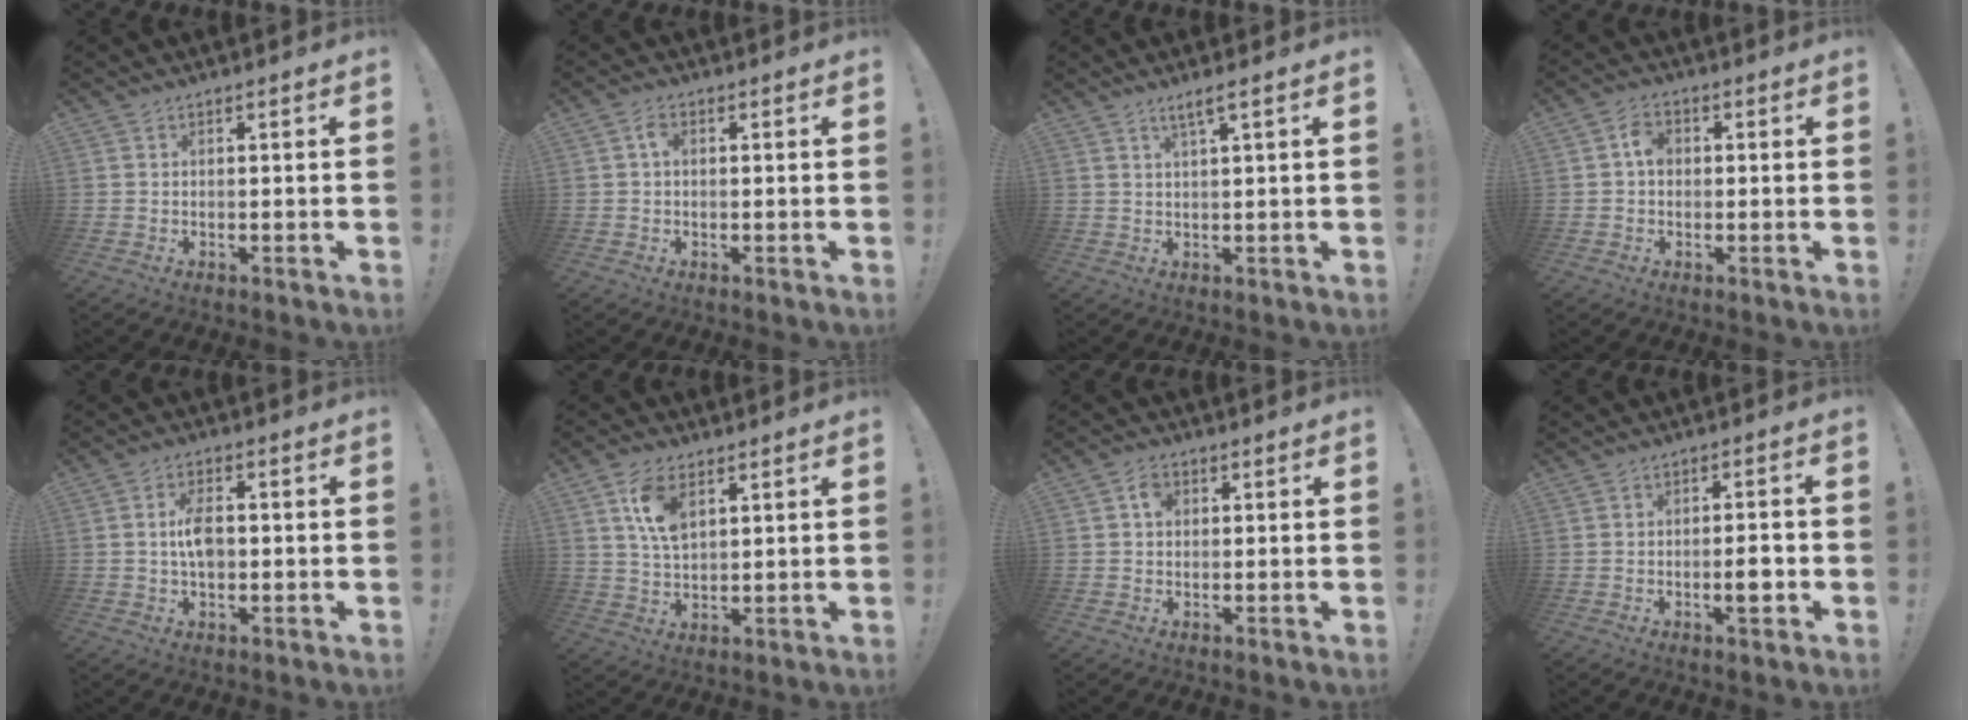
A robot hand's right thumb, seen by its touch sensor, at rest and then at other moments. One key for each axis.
{"total": 2.9, "fx": 0.5, "fy": 1.9, "fz": 2.2, "tx": -0.041, "ty": 0.008, "tz": 0.007}
{"total": 3.2, "fx": 1.7, "fy": -0.2, "fz": 2.7, "tx": -0.052, "ty": -0.003, "tz": 0.027}
{"total": 4.4, "fx": 0.1, "fy": 3.3, "fz": 2.9, "tx": -0.044, "ty": 0.010, "tz": 0.000}
{"total": 6.4, "fx": -0.2, "fy": 3.7, "fz": 5.2, "tx": -0.091, "ty": 0.011, "tz": -0.006}
{"total": 8.8, "fx": 4.0, "fy": 4.7, "fz": 6.2, "tx": -0.108, "ty": -0.006, "tz": 0.075}
{"total": 3.5, "fx": 0.7, "fy": 2.8, "fz": 1.9, "tx": -0.022, "ty": 0.002, "tz": 0.009}
{"total": 4.2, "fx": -1.1, "fy": 1.2, "fz": 3.8, "tx": -0.043, "ty": 0.000, "tz": -0.020}